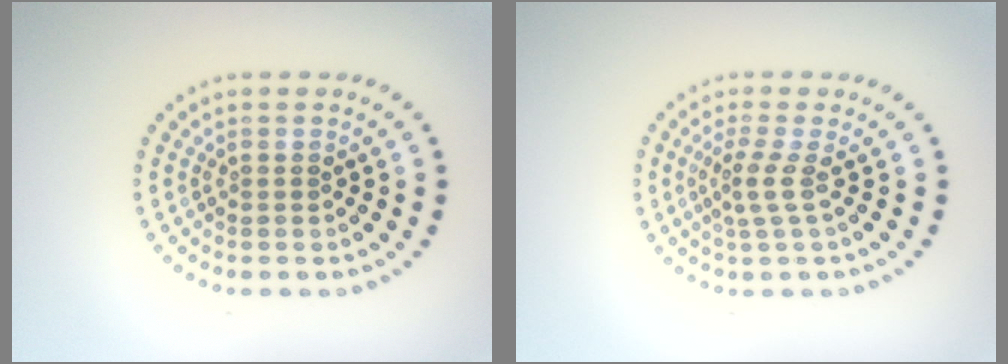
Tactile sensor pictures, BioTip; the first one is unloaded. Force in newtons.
{"total": 2.0, "press": 1.4, "slide": 1.5}